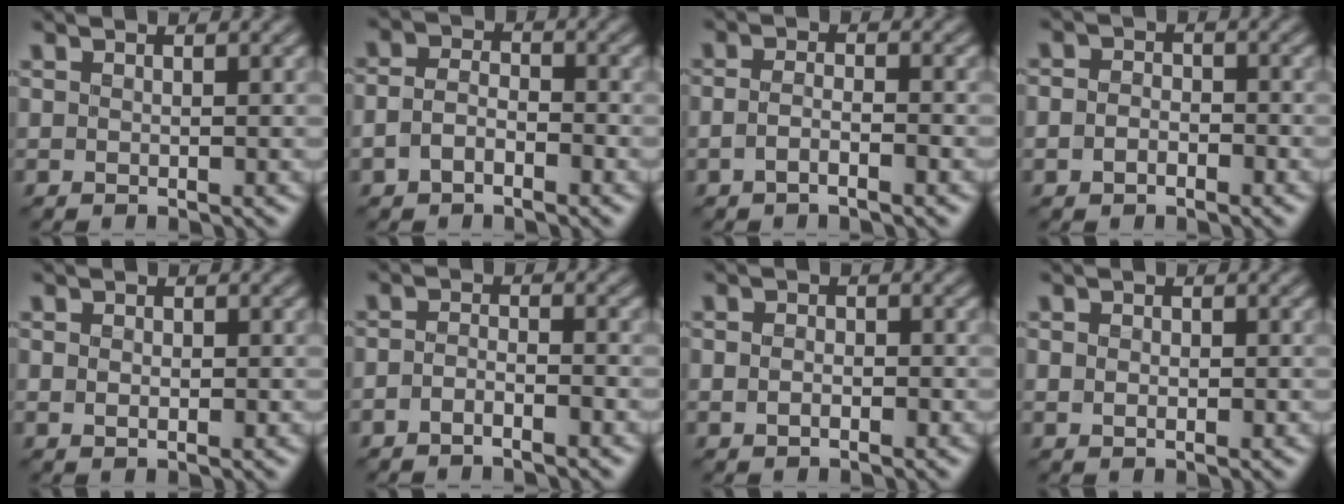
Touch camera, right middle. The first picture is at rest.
{"total": 2.6, "force": [-1.1, 1.6, 1.7], "torque": [-0.034, 0.004, -0.025]}
{"total": 1.8, "force": [-0.9, 0.6, 1.4], "torque": [-0.029, 0.000, -0.021]}
{"total": 2.0, "force": [-0.8, 1.5, 1.2], "torque": [-0.016, 0.001, -0.019]}
{"total": 1.5, "force": [-0.1, 1.0, 1.1], "torque": [-0.017, -0.001, 0.001]}
{"total": 1.8, "force": [-1.2, 0.6, 1.2], "torque": [-0.022, 0.002, -0.024]}
{"total": 2.0, "force": [-0.4, 1.4, 1.4], "torque": [-0.014, 0.008, -0.016]}
{"total": 1.9, "force": [-0.1, 1.4, 1.3], "torque": [-0.011, 0.003, -0.002]}